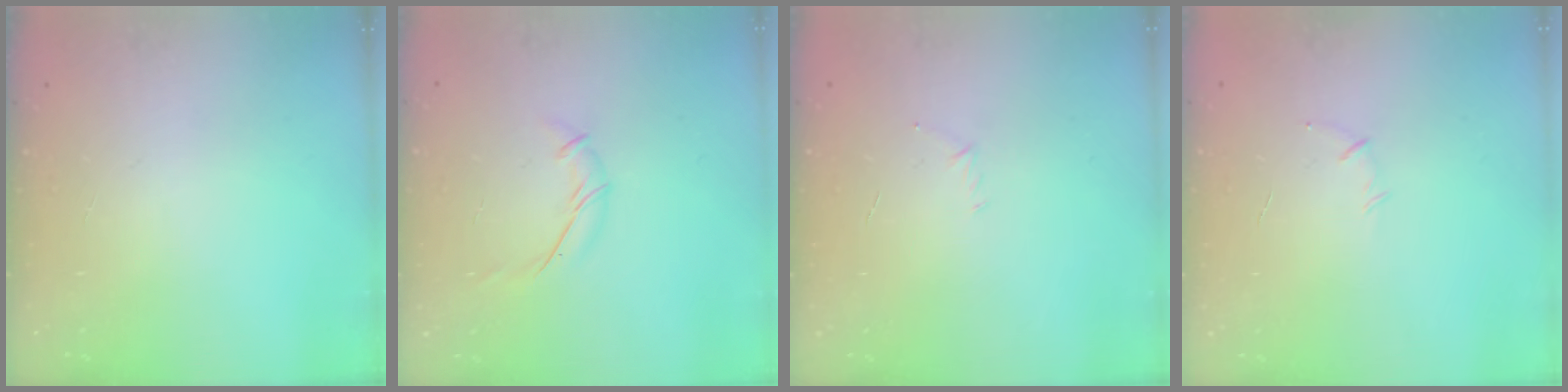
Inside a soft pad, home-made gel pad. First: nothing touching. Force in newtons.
{"total": 7.7, "press": 7.6, "slide": 0.8}
{"total": 2.9, "press": 2.8, "slide": 0.8}
{"total": 4.1, "press": 4.0, "slide": 1.0}